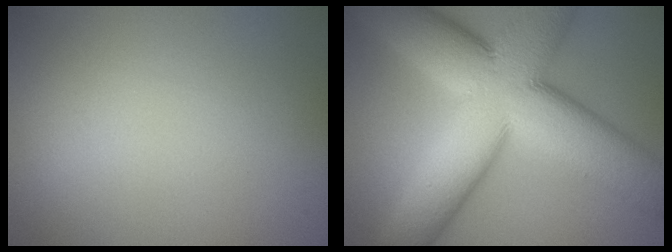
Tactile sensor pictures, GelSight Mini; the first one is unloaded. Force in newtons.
{"total": 16.2, "press": 16.2, "slide": 0.8}